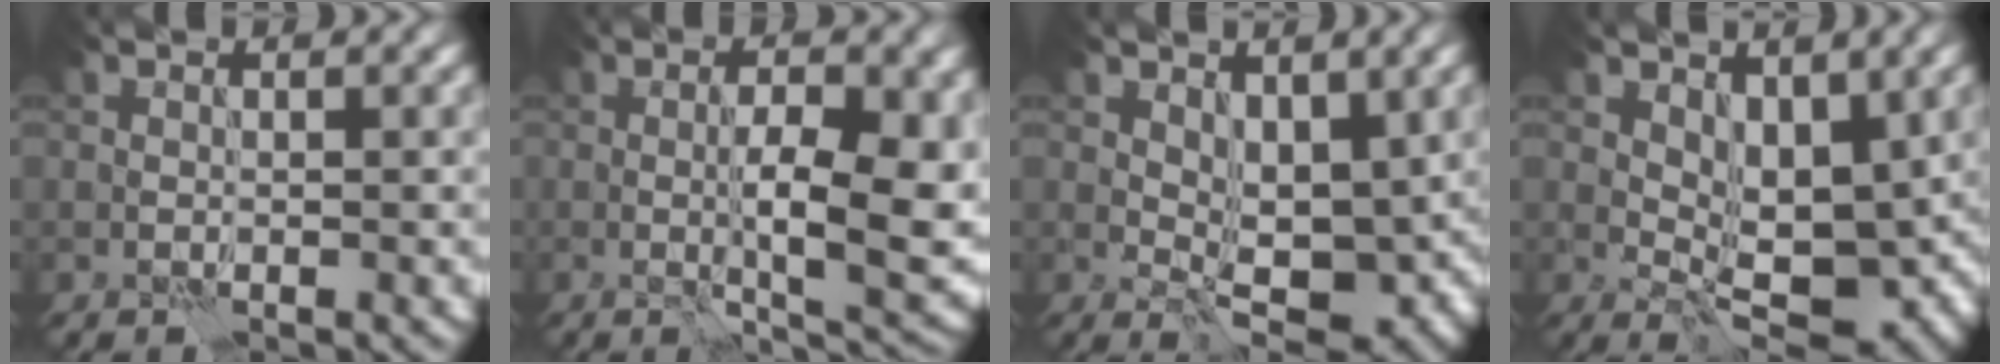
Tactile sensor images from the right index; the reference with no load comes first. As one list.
[{"total": 8.4, "force": [-0.5, 2.4, 8.1], "torque": [-0.117, -0.008, -0.004]}, {"total": 5.3, "force": [1.1, 2.9, 4.3], "torque": [-0.067, -0.010, 0.023]}, {"total": 6.0, "force": [1.4, 3.3, 4.8], "torque": [-0.072, -0.014, 0.031]}]